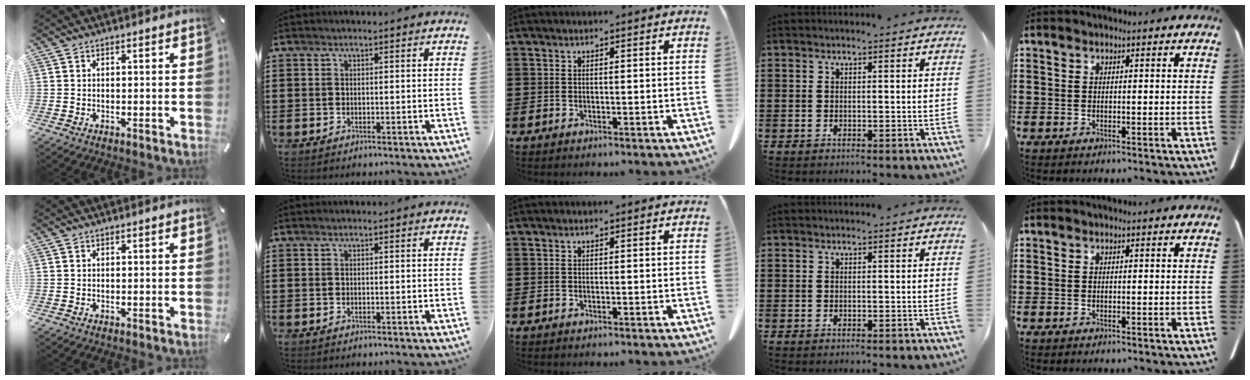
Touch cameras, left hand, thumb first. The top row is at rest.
{}